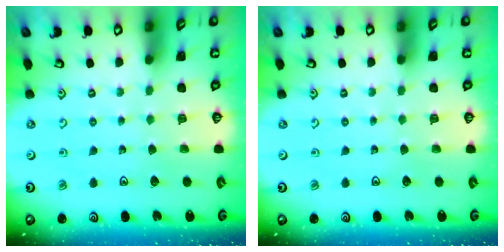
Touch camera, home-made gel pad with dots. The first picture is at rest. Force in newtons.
{"total": 0.0}